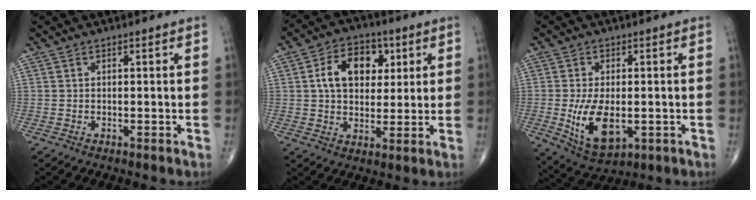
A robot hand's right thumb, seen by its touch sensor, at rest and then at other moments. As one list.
[{"total": 11.6, "force": [3.1, 7.9, 7.9], "torque": [-0.096, 0.002, 0.047]}, {"total": 10.9, "force": [-1.9, 5.7, 9.1], "torque": [-0.159, -0.014, -0.018]}]